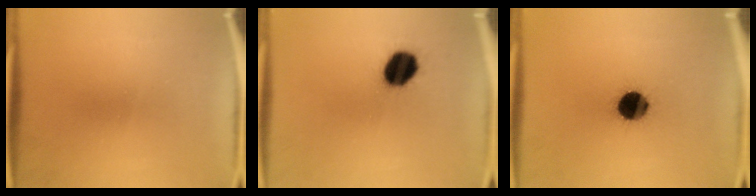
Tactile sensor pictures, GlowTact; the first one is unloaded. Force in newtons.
{"total": 9.8}
{"total": 11.7}